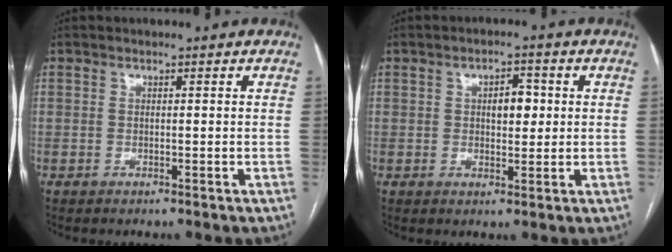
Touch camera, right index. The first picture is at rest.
{"total": 4.1, "force": [0.7, 2.0, 3.4], "torque": [-0.053, 0.008, 0.014]}